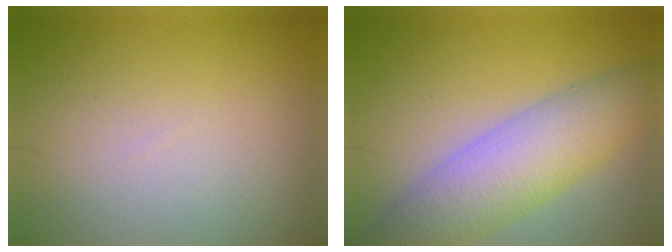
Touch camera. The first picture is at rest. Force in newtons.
{"total": 7.5, "press": 7.5, "slide": 0.3}